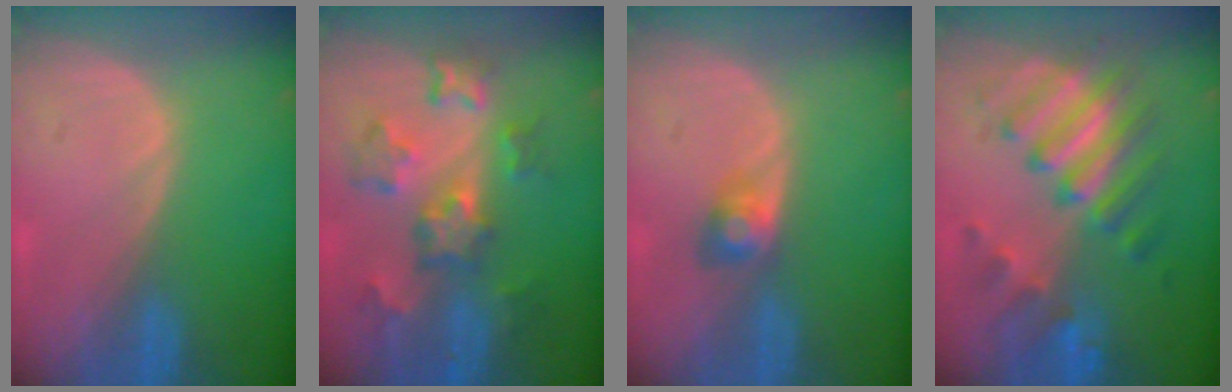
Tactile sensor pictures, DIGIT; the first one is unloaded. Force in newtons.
{"total": 8.8, "press": 7.9, "slide": 4.0}
{"total": 2.6, "press": 2.6, "slide": 0.1}
{"total": 8.7, "press": 8.7, "slide": 0.4}